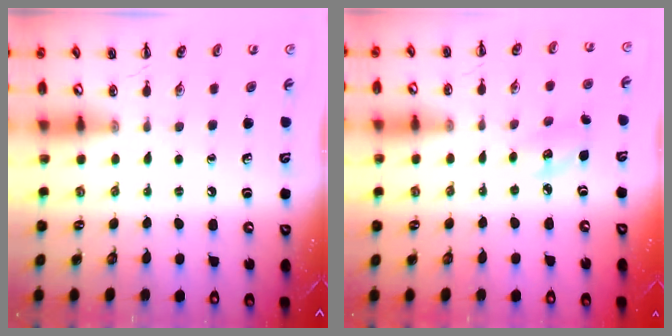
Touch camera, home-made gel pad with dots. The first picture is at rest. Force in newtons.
{"total": 3.9, "press": 3.8, "slide": 0.8}